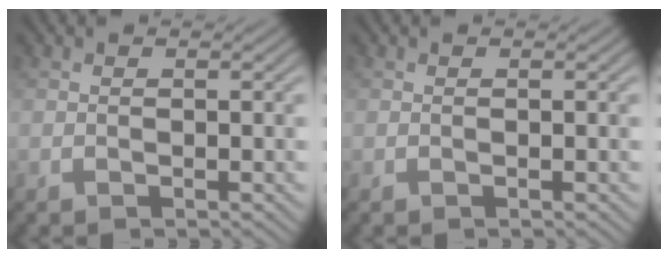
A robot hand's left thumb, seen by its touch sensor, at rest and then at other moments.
{"total": 0.0}